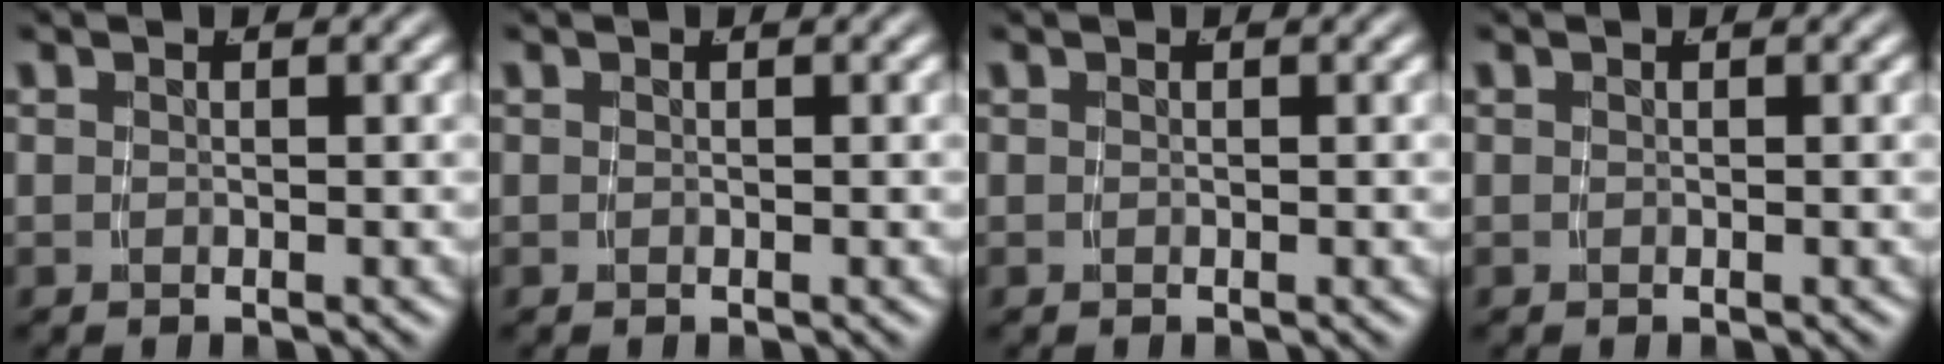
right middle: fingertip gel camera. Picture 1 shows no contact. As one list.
[{"total": 0.0}, {"total": 0.0}, {"total": 0.0}]